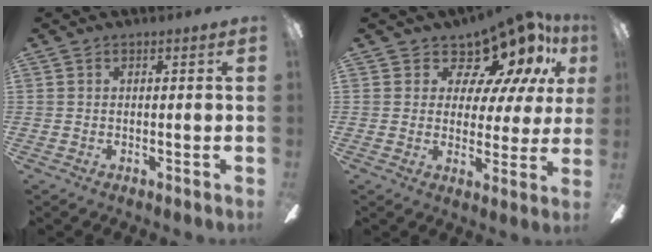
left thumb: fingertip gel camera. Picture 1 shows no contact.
{"total": 12.9, "force": [9.7, 6.2, 5.9], "torque": [-0.087, -0.078, 0.167]}